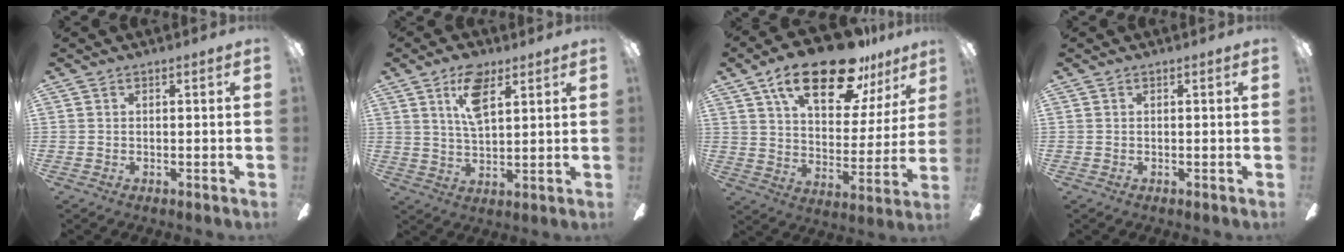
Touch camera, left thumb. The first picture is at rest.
{"total": 10.0, "force": [5.5, 4.5, 7.0], "torque": [-0.125, -0.005, 0.096]}
{"total": 23.0, "force": [14.9, 9.2, 14.9], "torque": [-0.236, -0.077, 0.251]}
{"total": 0.0}